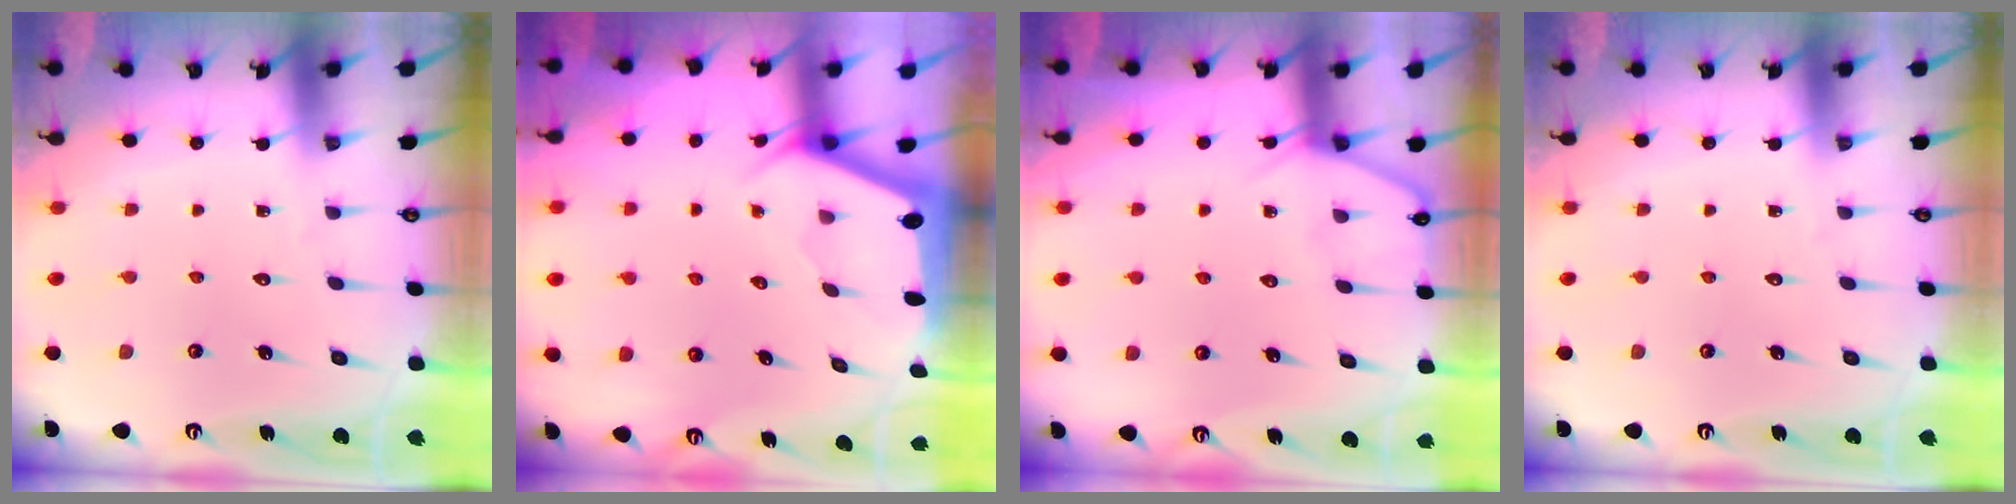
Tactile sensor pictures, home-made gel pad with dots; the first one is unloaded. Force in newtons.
{"total": 2.9, "press": 2.9, "slide": 0.1}
{"total": 5.9, "press": 5.9, "slide": 0.6}
{"total": 0.0}